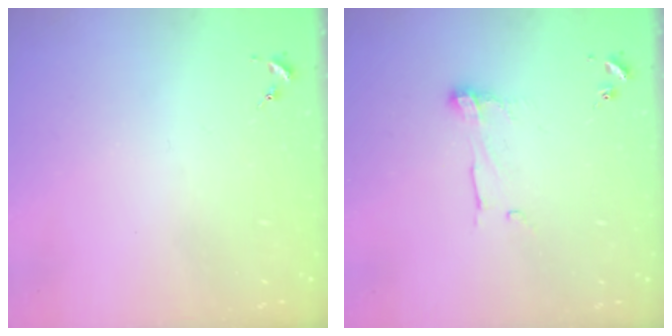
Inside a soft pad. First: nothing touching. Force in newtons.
{"total": 6.7, "press": 6.7, "slide": 0.1}